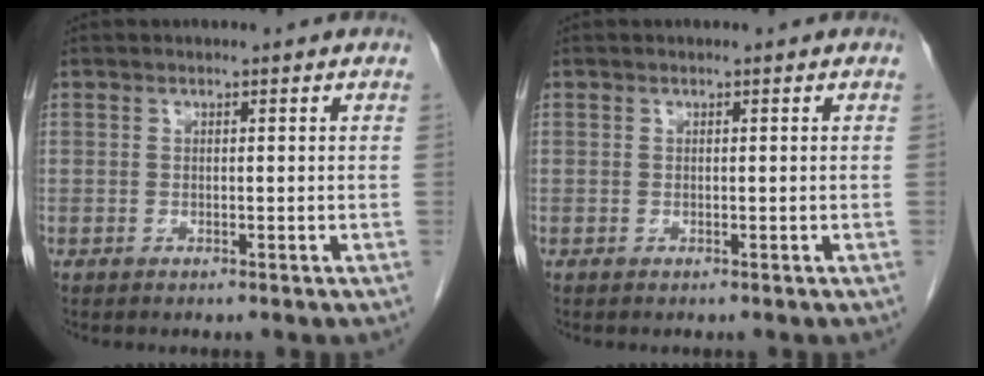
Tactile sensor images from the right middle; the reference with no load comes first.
{"total": 0.0}